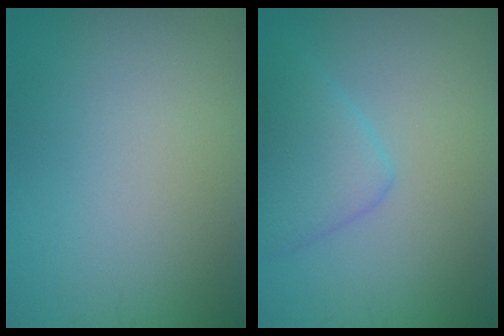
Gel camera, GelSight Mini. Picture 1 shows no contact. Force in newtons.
{"total": 3.4, "press": 3.4, "slide": 0.3}